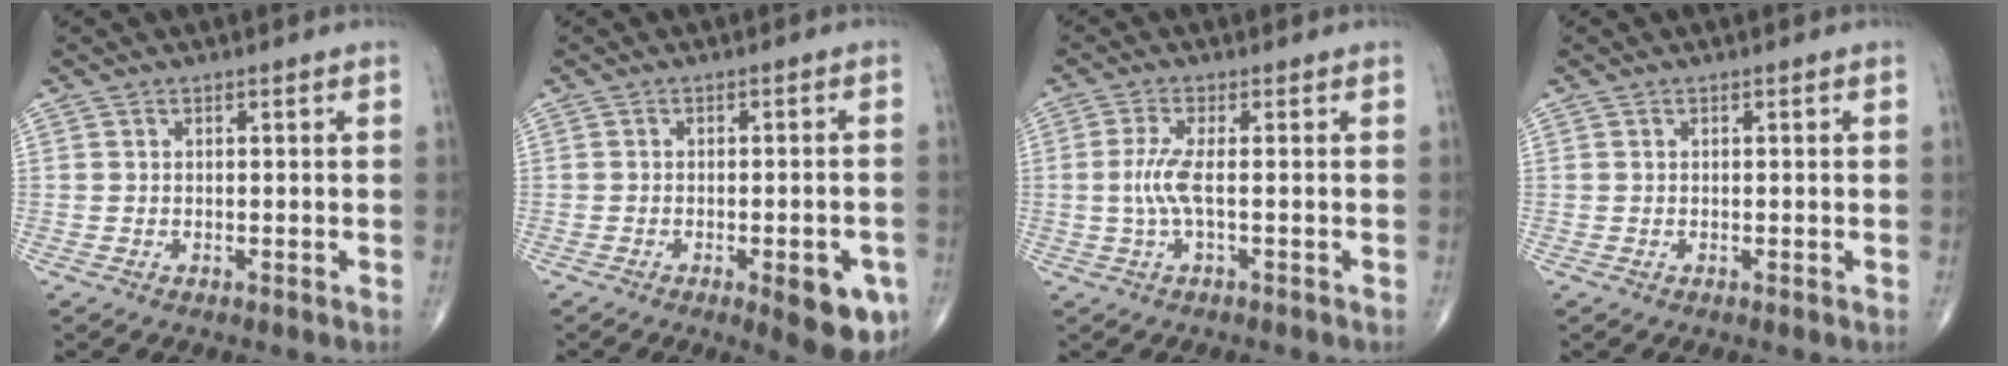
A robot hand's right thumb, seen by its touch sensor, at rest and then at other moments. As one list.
[{"total": 9.1, "force": [-3.7, 3.0, 7.7], "torque": [-0.071, 0.006, -0.040]}, {"total": 4.2, "force": [-0.4, 0.6, 4.1], "torque": [-0.114, -0.001, -0.011]}, {"total": 0.0}]